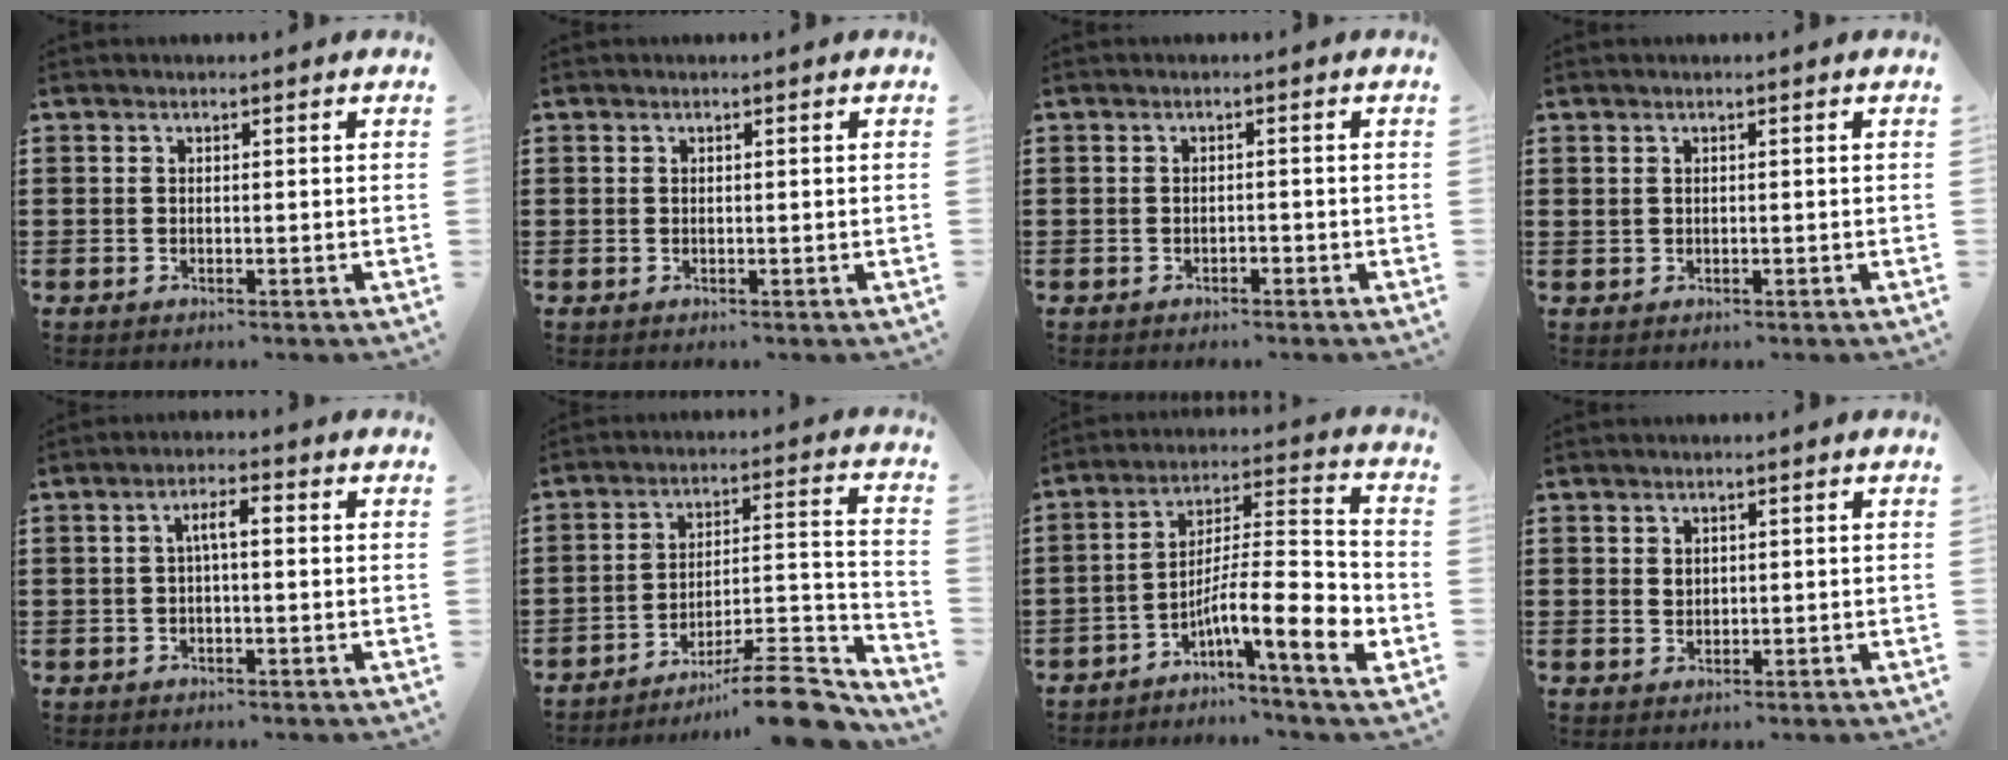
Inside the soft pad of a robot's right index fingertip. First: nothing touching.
{"total": 0.6, "force": [0.1, 0.6, 0.0], "torque": [-0.002, 0.004, 0.002]}
{"total": 0.9, "force": [-0.9, 0.2, 0.3], "torque": [-0.010, -0.004, -0.017]}
{"total": 0.5, "force": [0.3, 0.4, 0.2], "torque": [-0.006, 0.002, 0.006]}
{"total": 3.1, "force": [0.0, 0.8, 3.0], "torque": [-0.057, 0.010, -0.004]}
{"total": 11.4, "force": [-9.6, 1.6, 6.0], "torque": [-0.072, 0.026, -0.183]}
{"total": 11.1, "force": [-5.3, 1.7, 9.6], "torque": [-0.168, -0.013, -0.100]}
{"total": 1.0, "force": [0.5, 0.7, 0.5], "torque": [-0.013, 0.000, 0.010]}